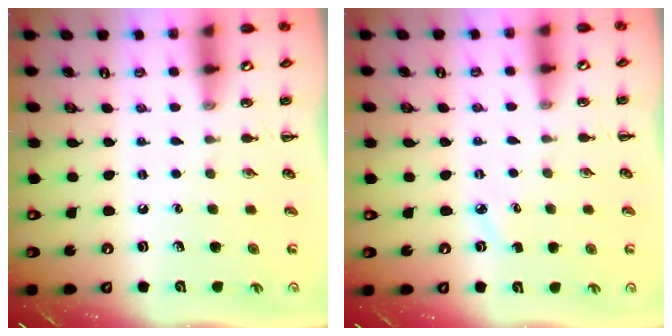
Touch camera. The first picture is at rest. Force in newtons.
{"total": 2.0, "press": 1.9, "slide": 0.7}